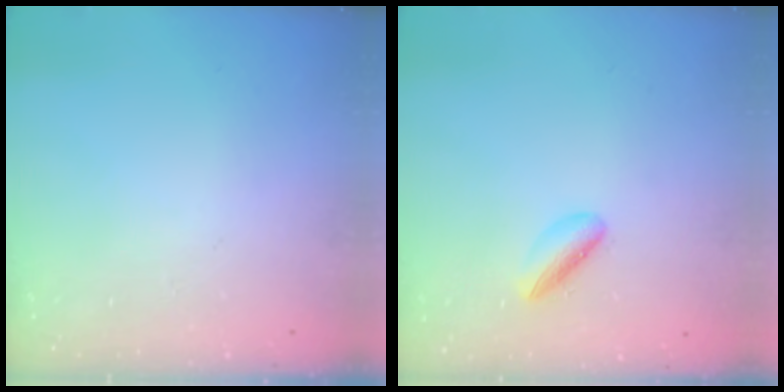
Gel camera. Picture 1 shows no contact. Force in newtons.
{"total": 4.6, "press": 4.4, "slide": 1.3}